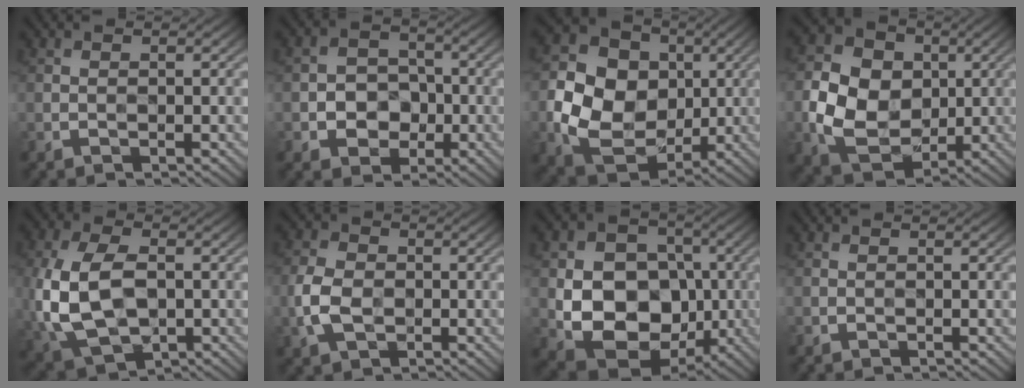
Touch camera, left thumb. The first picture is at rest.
{"total": 4.3, "force": [-1.6, 3.6, 1.5], "torque": [-0.022, 0.005, -0.039]}
{"total": 13.0, "force": [-0.3, 11.0, 7.0], "torque": [-0.168, -0.006, 0.005]}
{"total": 10.4, "force": [-0.2, 8.5, 6.0], "torque": [-0.143, 0.007, -0.004]}
{"total": 11.7, "force": [-0.6, 7.7, 8.8], "torque": [-0.234, -0.002, -0.002]}
{"total": 5.7, "force": [-1.4, 4.1, 3.6], "torque": [-0.100, 0.000, -0.031]}
{"total": 11.6, "force": [-1.9, 9.4, 6.6], "torque": [-0.125, -0.011, -0.043]}
{"total": 0.0}